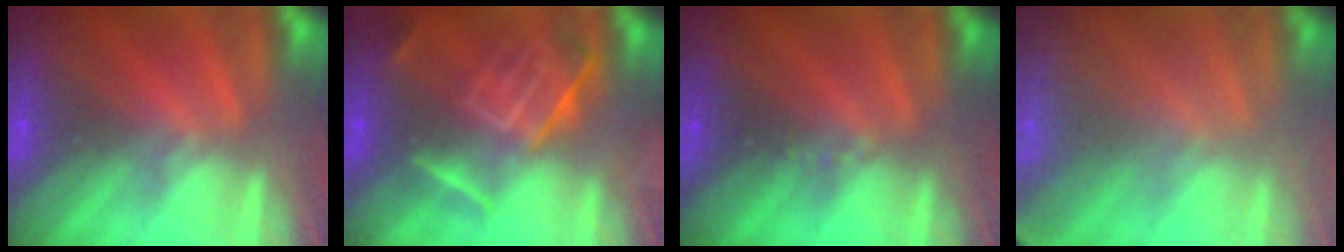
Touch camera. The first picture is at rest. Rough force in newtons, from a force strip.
{"total": 8.8}
{"total": 2.5}
{"total": 1.8}